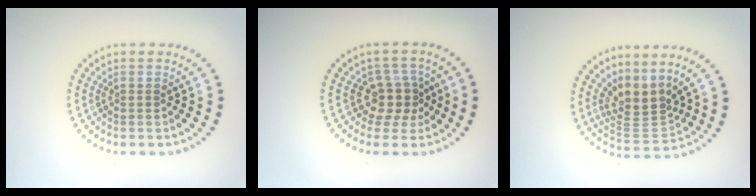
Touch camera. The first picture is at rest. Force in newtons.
{"total": 2.9, "press": 2.2, "slide": 1.8}
{"total": 3.6, "press": 2.6, "slide": 2.5}